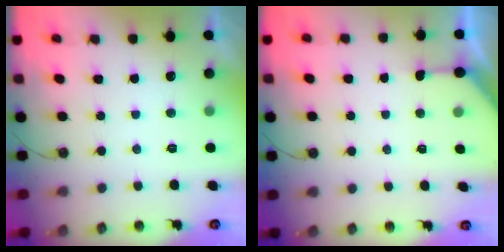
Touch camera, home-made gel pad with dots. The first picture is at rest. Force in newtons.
{"total": 2.7, "press": 2.7, "slide": 0.4}